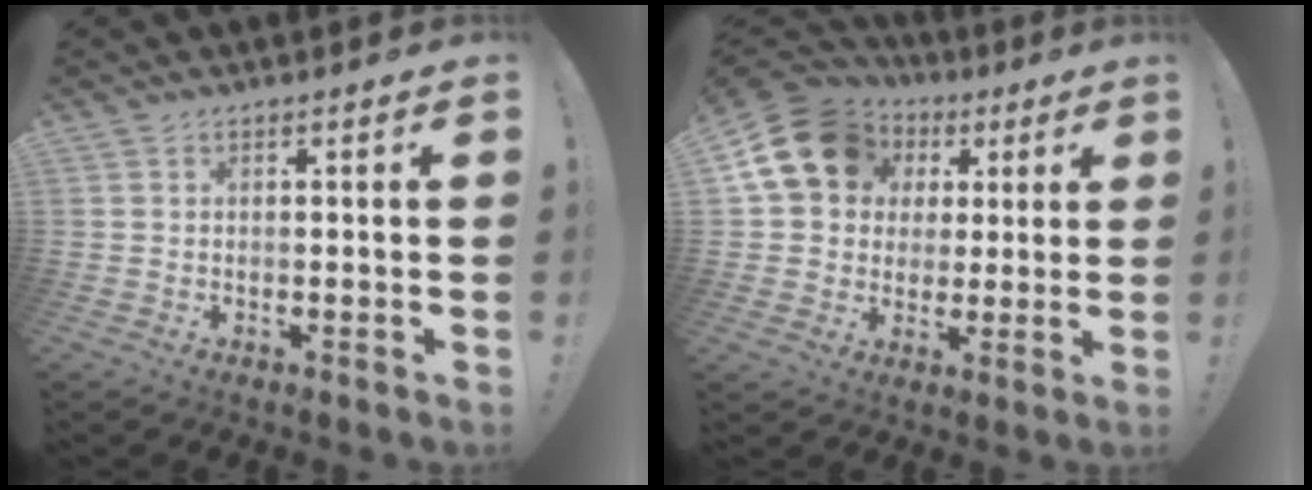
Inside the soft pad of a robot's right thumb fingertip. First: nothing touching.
{"total": 17.1, "force": [6.2, 13.8, 8.1], "torque": [-0.125, -0.024, 0.126]}